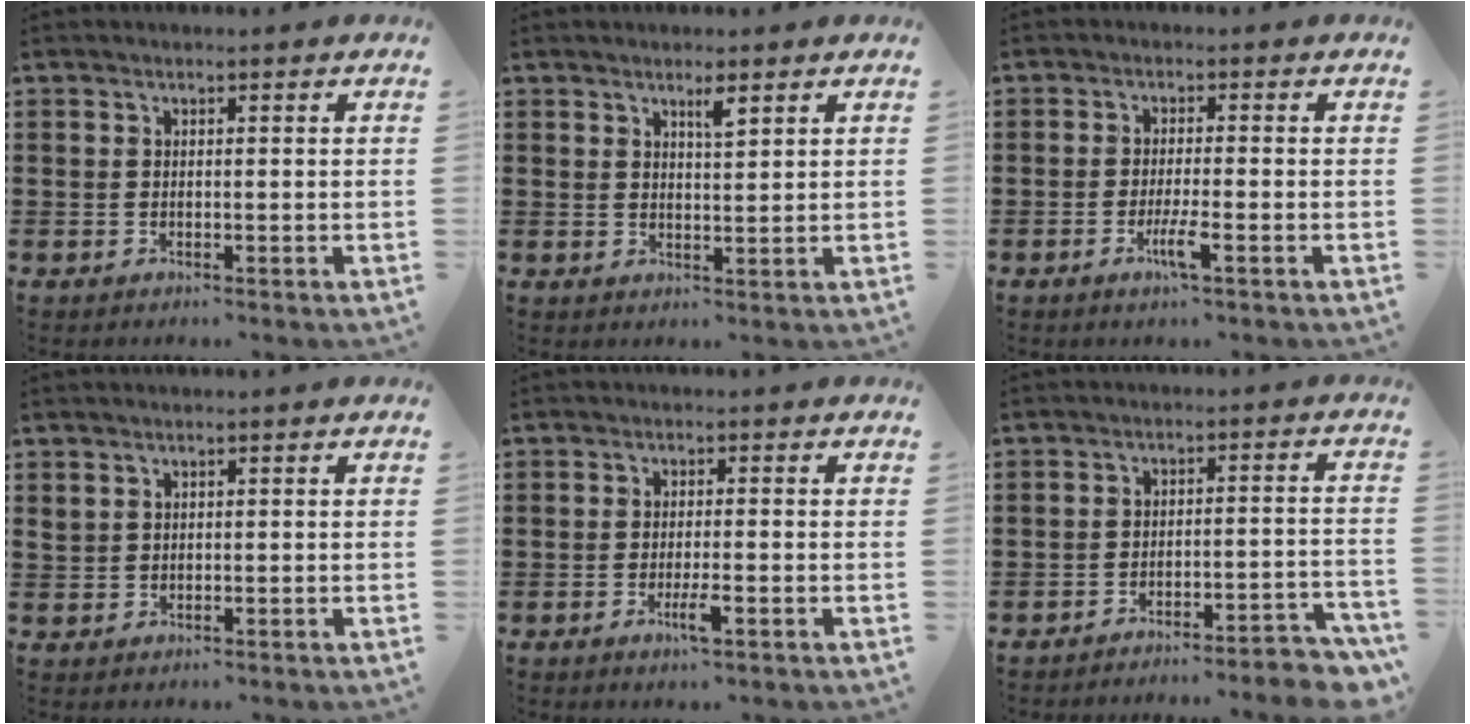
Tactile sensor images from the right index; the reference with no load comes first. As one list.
[{"total": 2.4, "force": [1.7, 0.3, 1.7], "torque": [-0.027, -0.002, 0.027]}, {"total": 3.9, "force": [-1.8, 0.2, 3.5], "torque": [-0.071, -0.013, -0.034]}, {"total": 1.1, "force": [0.9, 0.7, 0.3], "torque": [-0.008, 0.002, 0.017]}, {"total": 3.3, "force": [-1.4, 0.4, 2.9], "torque": [-0.061, -0.008, -0.029]}, {"total": 4.1, "force": [-4.0, 0.0, 1.1], "torque": [-0.021, -0.007, -0.082]}]